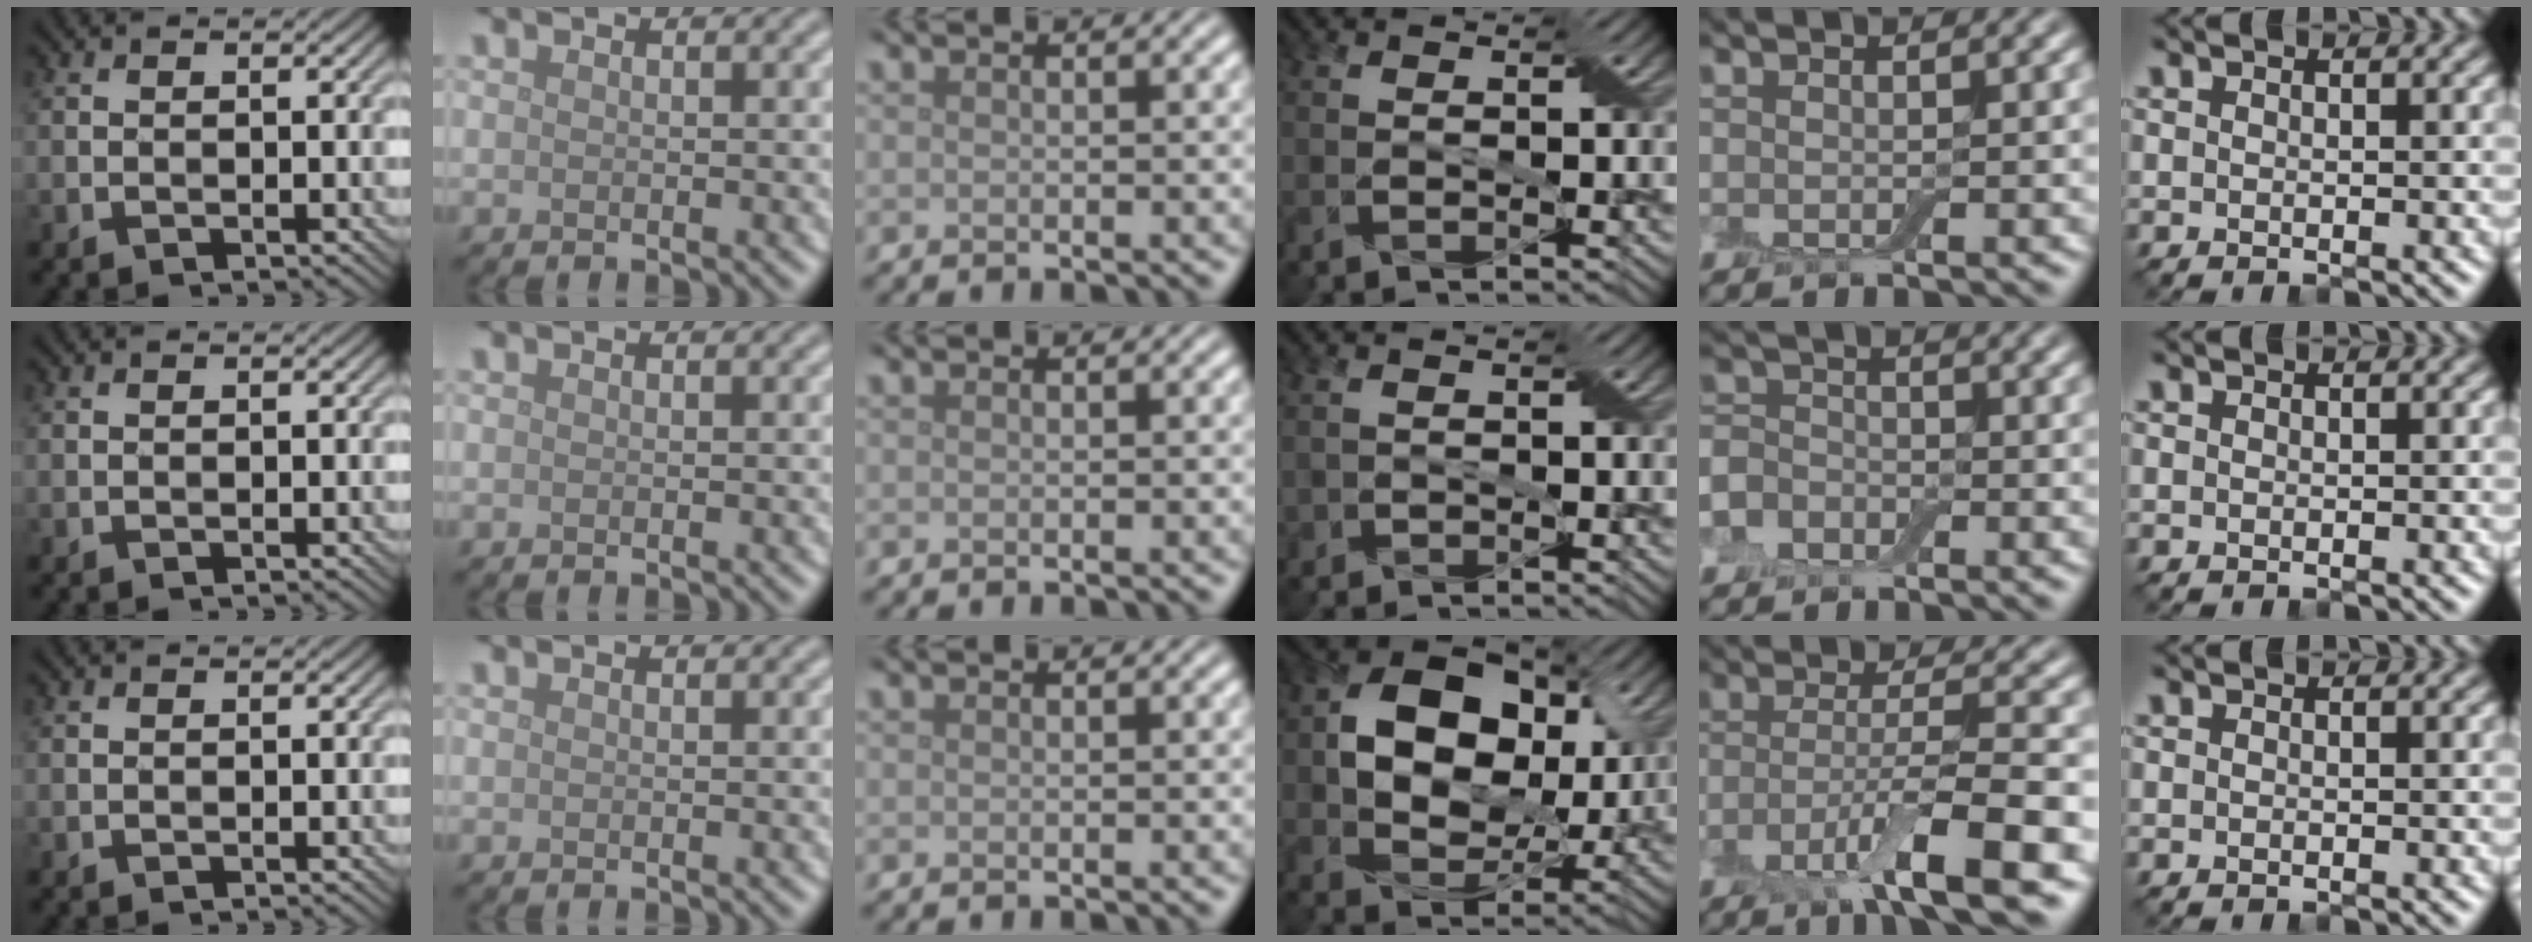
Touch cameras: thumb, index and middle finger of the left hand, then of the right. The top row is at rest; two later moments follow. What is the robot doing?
{"motion": "wipe", "object": "dish"}